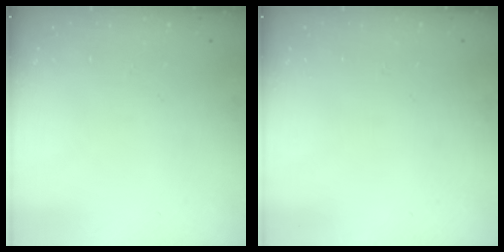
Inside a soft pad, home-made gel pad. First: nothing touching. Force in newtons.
{"total": 0.0}